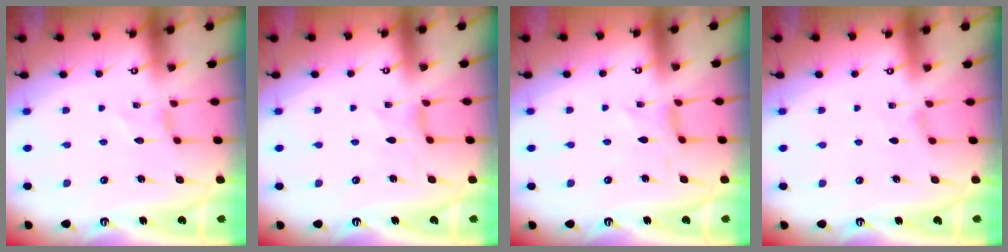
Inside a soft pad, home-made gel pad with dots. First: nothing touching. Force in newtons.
{"total": 0.0}
{"total": 0.0}
{"total": 1.2, "press": 1.1, "slide": 0.3}